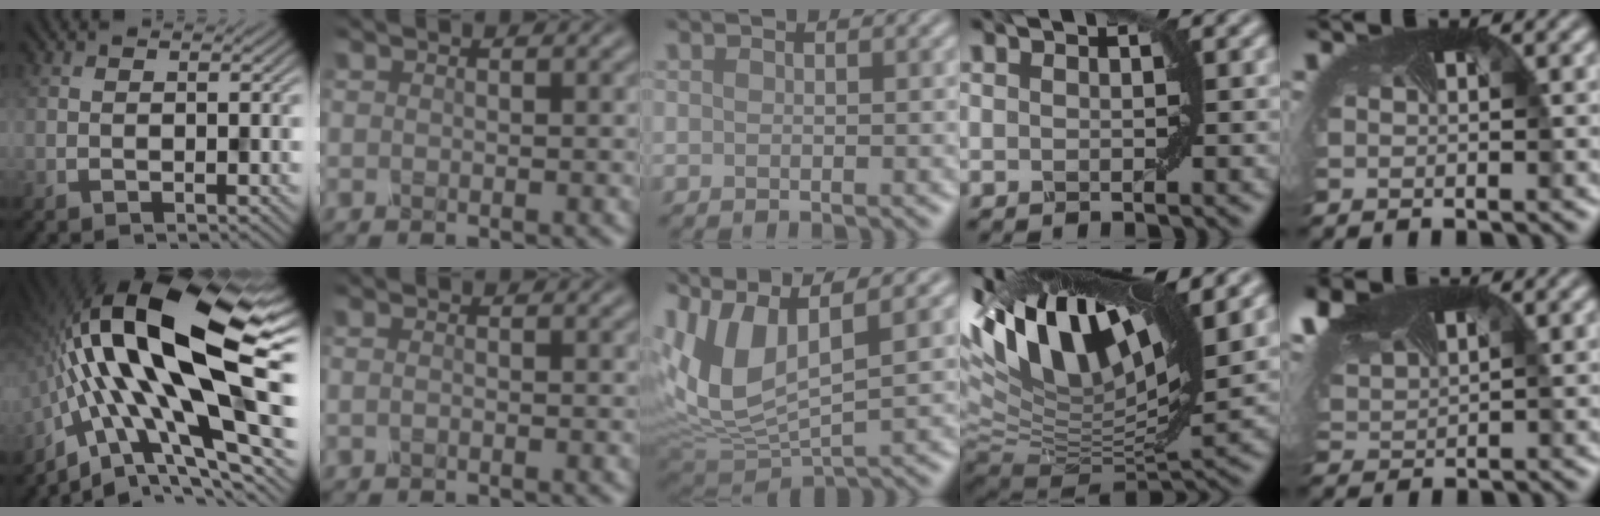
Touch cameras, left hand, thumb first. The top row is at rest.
{"thumb": {"total": 21.2, "force": [-0.2, 8.1, 19.6], "torque": [-0.374, 0.010, -0.023]}, "index": {"total": 0.8, "force": [-0.4, 0.4, 0.6], "torque": [-0.019, -0.003, -0.016]}, "middle": {"total": 10.3, "force": [2.9, 4.9, 8.6], "torque": [-0.208, -0.003, 0.061]}, "ring": {"total": 15.4, "force": [7.3, 5.7, 12.4], "torque": [-0.237, 0.027, 0.127]}, "little": {"total": 5.8, "force": [3.7, 3.0, 3.3], "torque": [-0.101, 0.014, 0.072]}}